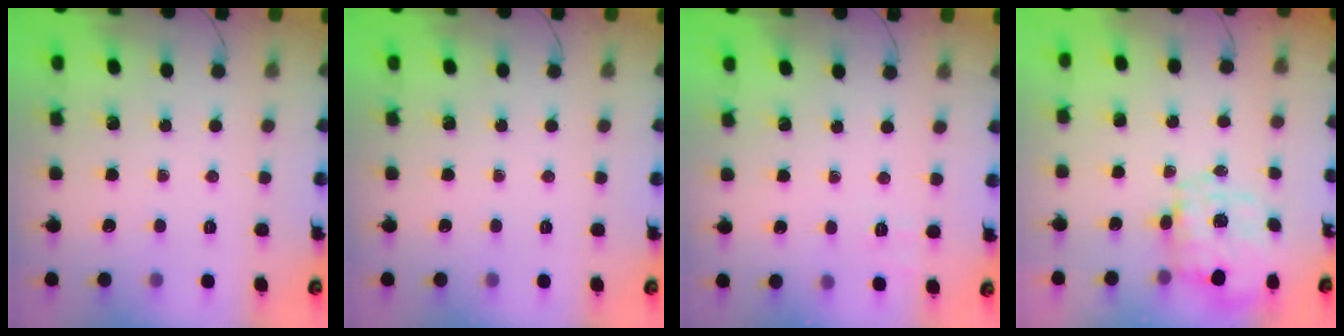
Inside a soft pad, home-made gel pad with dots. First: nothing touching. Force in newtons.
{"total": 0.0}
{"total": 1.8, "press": 0.9, "slide": 1.6}
{"total": 11.0, "press": 10.9, "slide": 1.5}